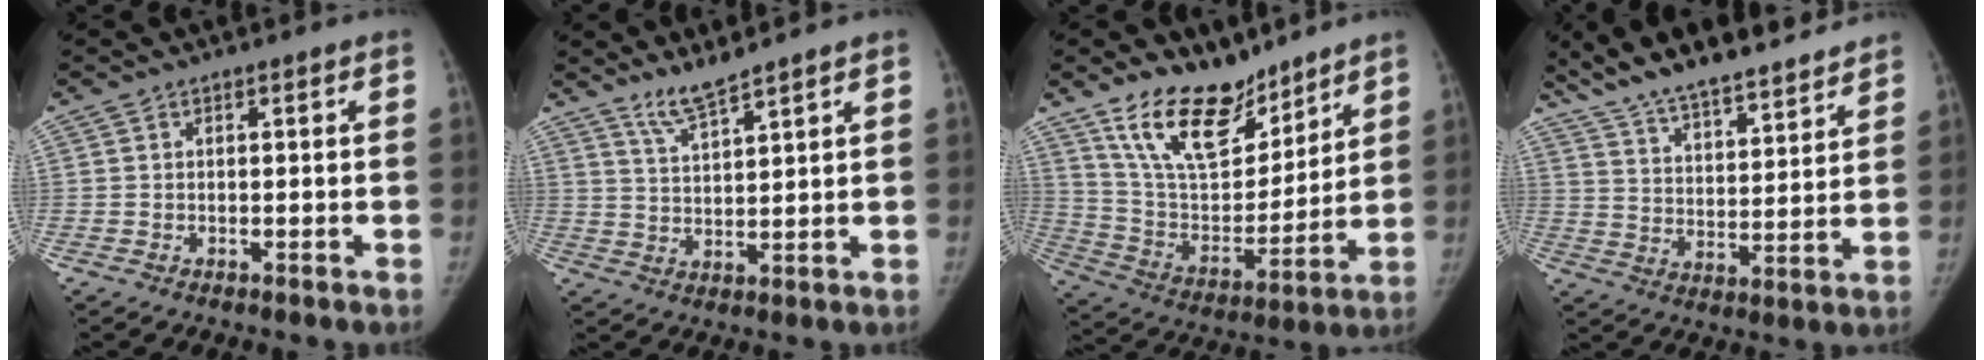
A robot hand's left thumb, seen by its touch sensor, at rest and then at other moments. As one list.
[{"total": 5.1, "force": [4.5, 0.0, 2.4], "torque": [-0.047, -0.038, 0.094]}, {"total": 18.4, "force": [13.4, 8.7, 9.1], "torque": [-0.113, -0.078, 0.249]}, {"total": 21.4, "force": [17.8, 5.6, 10.5], "torque": [-0.147, -0.053, 0.284]}]